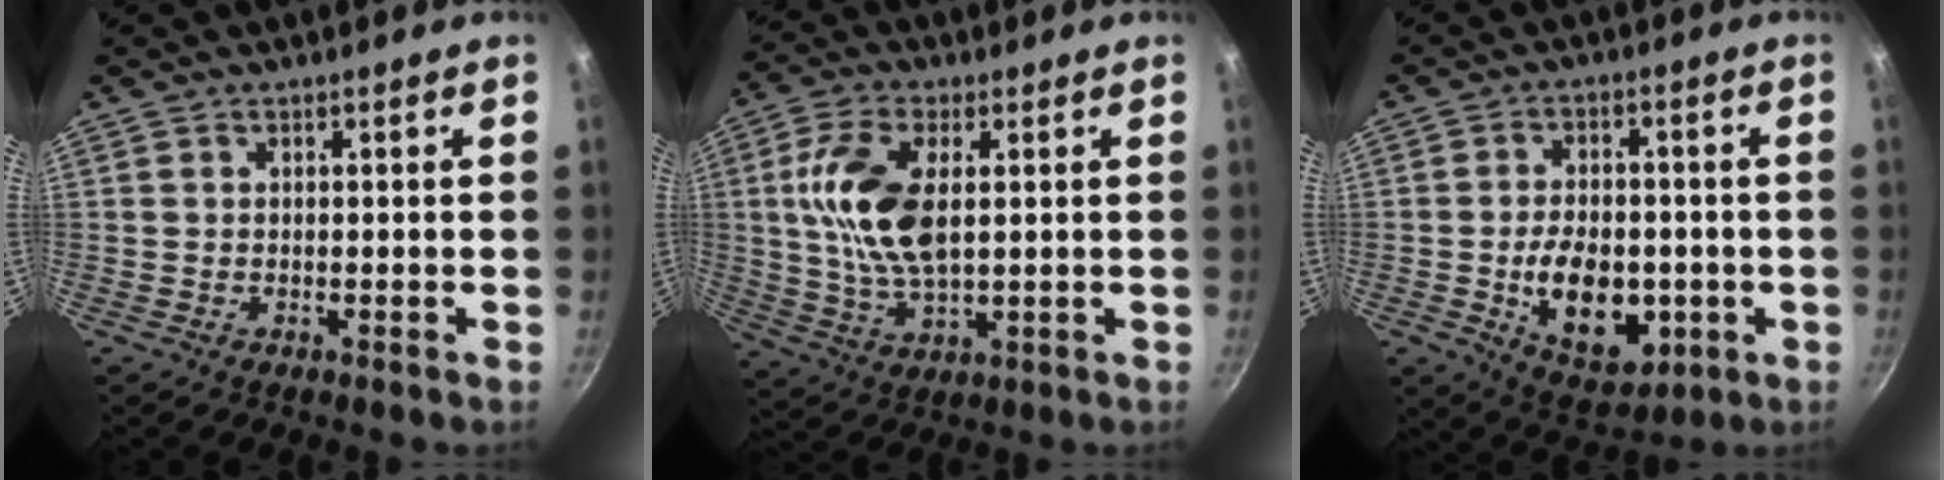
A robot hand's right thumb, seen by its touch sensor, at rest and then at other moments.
{"total": 13.0, "force": [2.0, 6.5, 11.1], "torque": [-0.212, 0.002, 0.037]}
{"total": 13.8, "force": [-2.7, 8.8, 10.2], "torque": [-0.126, 0.003, -0.029]}